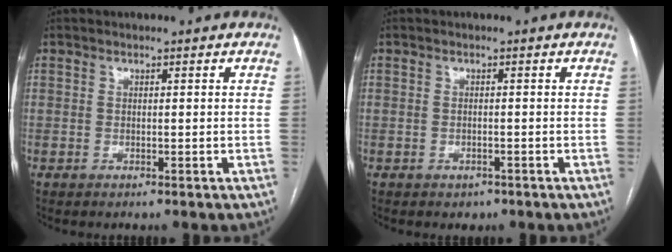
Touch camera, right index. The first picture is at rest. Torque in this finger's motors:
{"motor_torque": [0.09, 0.04, 0.02, 0.01]}